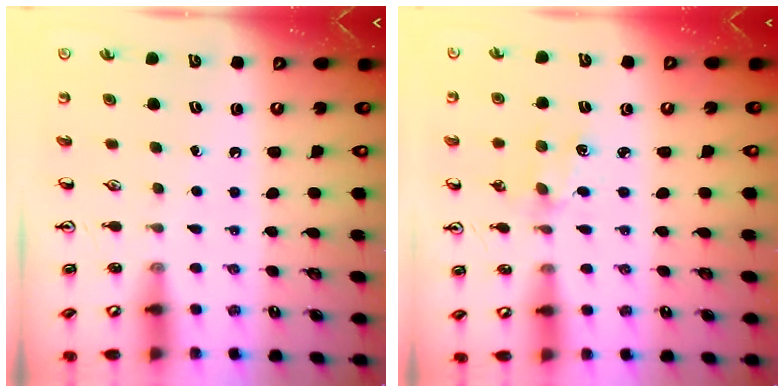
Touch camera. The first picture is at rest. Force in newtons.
{"total": 2.8, "press": 2.7, "slide": 0.4}